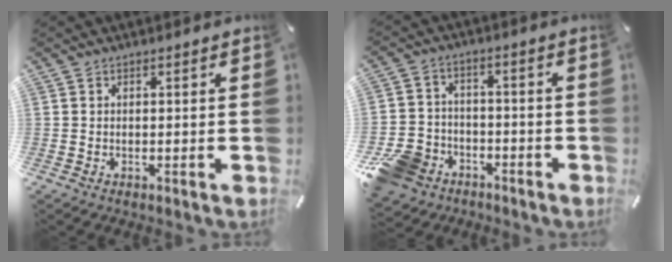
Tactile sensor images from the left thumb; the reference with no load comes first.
{"total": 10.6, "force": [-6.3, 8.1, 2.8], "torque": [-0.067, 0.051, -0.113]}